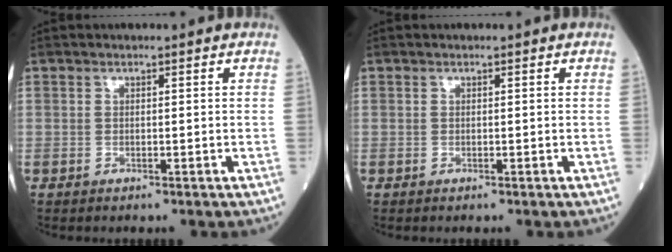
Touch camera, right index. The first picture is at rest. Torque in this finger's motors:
{"motor_torque": [0.00, 0.00, 0.00, 0.00]}